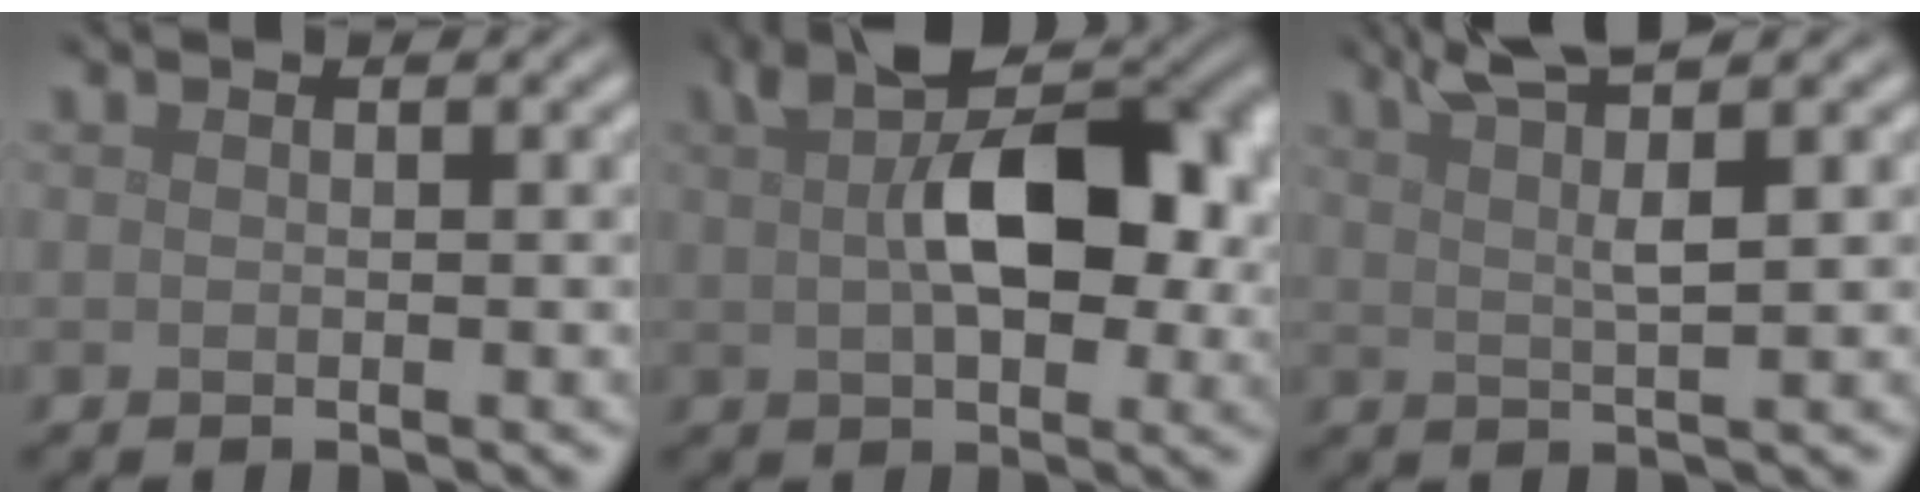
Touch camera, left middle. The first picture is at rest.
{"total": 11.0, "force": [1.8, 6.2, 8.9], "torque": [-0.137, 0.008, 0.030]}
{"total": 4.7, "force": [3.2, 0.5, 3.5], "torque": [-0.055, 0.009, 0.055]}